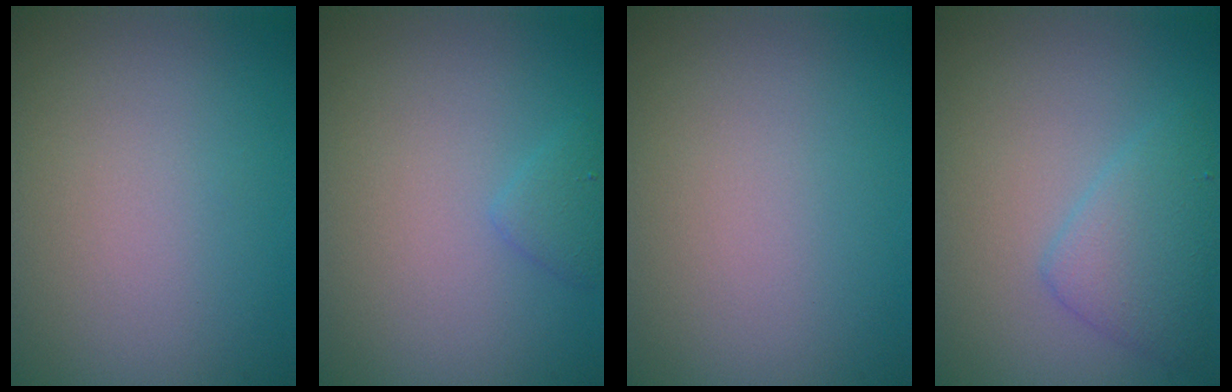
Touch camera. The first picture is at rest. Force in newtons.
{"total": 1.2, "press": 1.2, "slide": 0.1}
{"total": 0.0}
{"total": 3.0, "press": 3.0, "slide": 0.1}